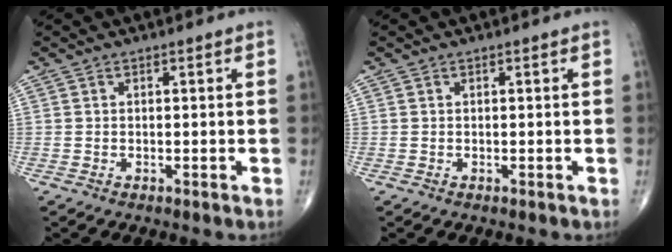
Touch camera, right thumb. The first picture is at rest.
{"total": 0.0}